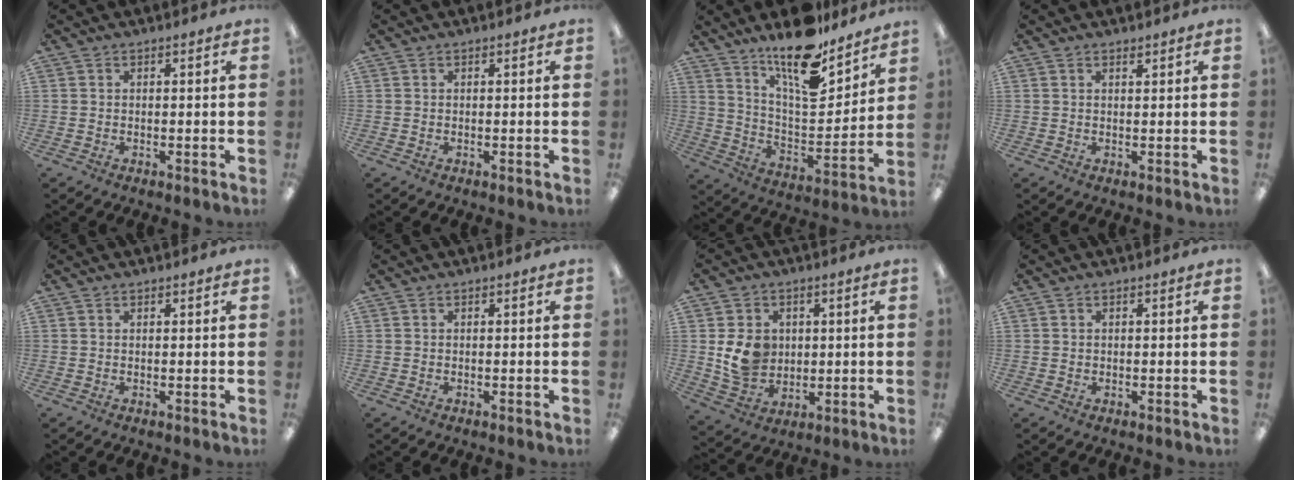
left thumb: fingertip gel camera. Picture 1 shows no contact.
{"total": 0.0}
{"total": 17.3, "force": [13.7, 5.3, 9.0], "torque": [-0.154, -0.100, 0.236]}
{"total": 1.0, "force": [0.9, 0.3, 0.2], "torque": [0.003, -0.004, 0.016]}
{"total": 0.5, "force": [0.5, 0.2, 0.0], "torque": [0.000, 0.001, 0.009]}
{"total": 0.0}
{"total": 9.3, "force": [1.6, 7.9, 4.6], "torque": [-0.081, 0.003, 0.035]}
{"total": 0.6, "force": [0.3, 0.5, 0.0], "torque": [-0.001, 0.003, 0.005]}